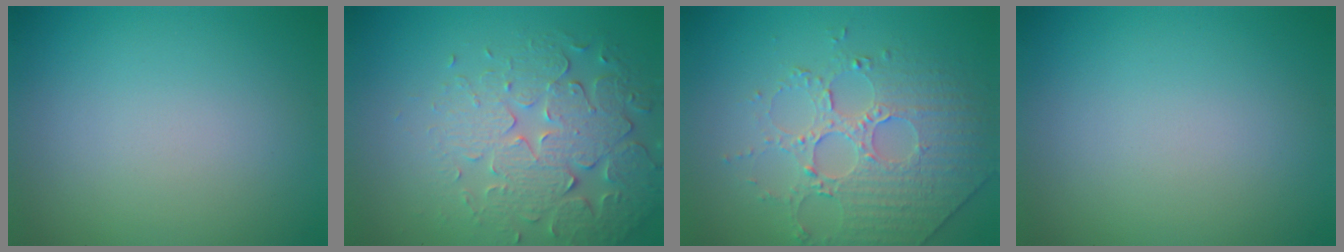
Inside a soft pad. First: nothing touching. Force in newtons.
{"total": 5.7, "press": 4.7, "slide": 3.1}
{"total": 4.7, "press": 3.9, "slide": 2.6}
{"total": 0.0}